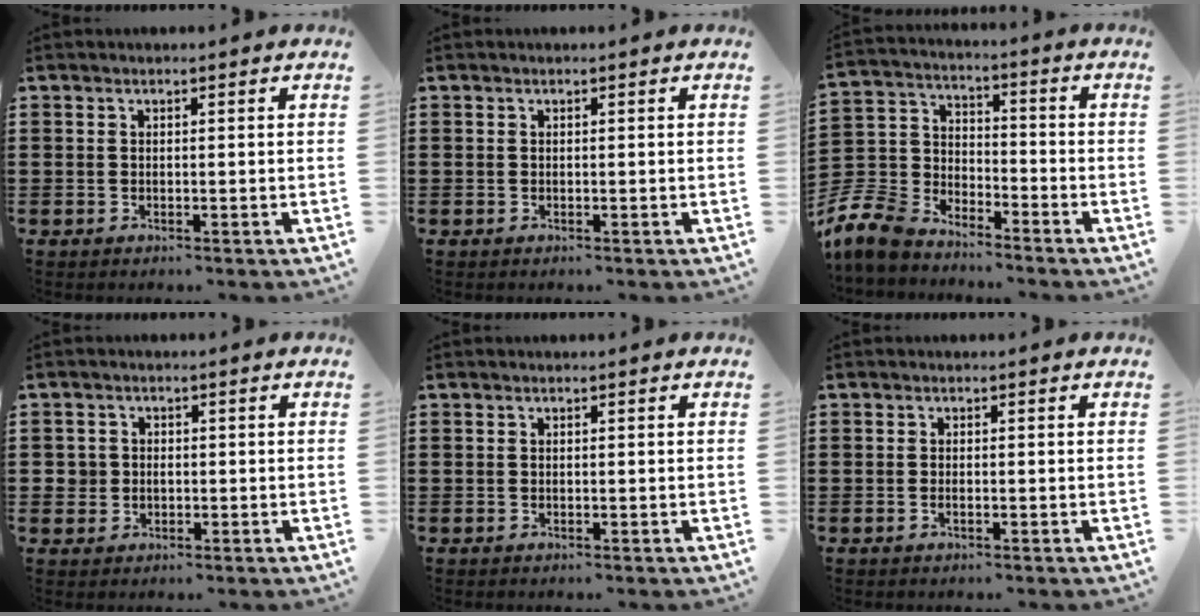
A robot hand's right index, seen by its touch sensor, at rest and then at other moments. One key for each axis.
{"total": 0.0}
{"total": 8.8, "fx": -7.8, "fy": 3.4, "fz": 2.2, "tx": -0.090, "ty": 0.005, "tz": -0.166}
{"total": 2.2, "fx": -0.2, "fy": 2.1, "fz": 0.5, "tx": -0.017, "ty": 0.008, "tz": -0.006}
{"total": 0.0}
{"total": 0.6, "fx": -0.3, "fy": 0.1, "fz": 0.5, "tx": -0.011, "ty": -0.004, "tz": -0.004}